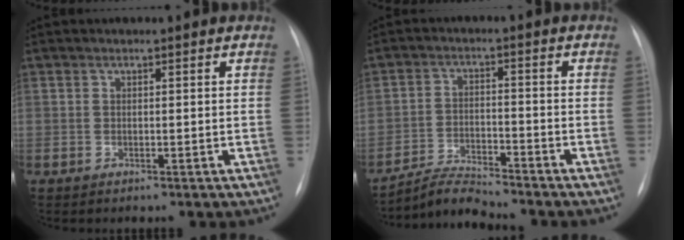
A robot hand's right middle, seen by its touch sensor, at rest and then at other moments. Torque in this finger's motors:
{"motor_torque": [-0.65, -0.72, -0.12, 0.00]}